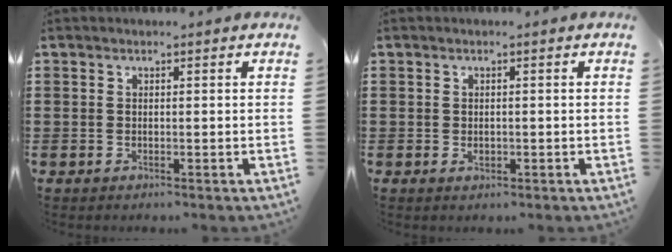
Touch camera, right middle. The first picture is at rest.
{"total": 1.0, "force": [-0.2, 0.6, 0.8], "torque": [-0.015, 0.001, -0.005]}